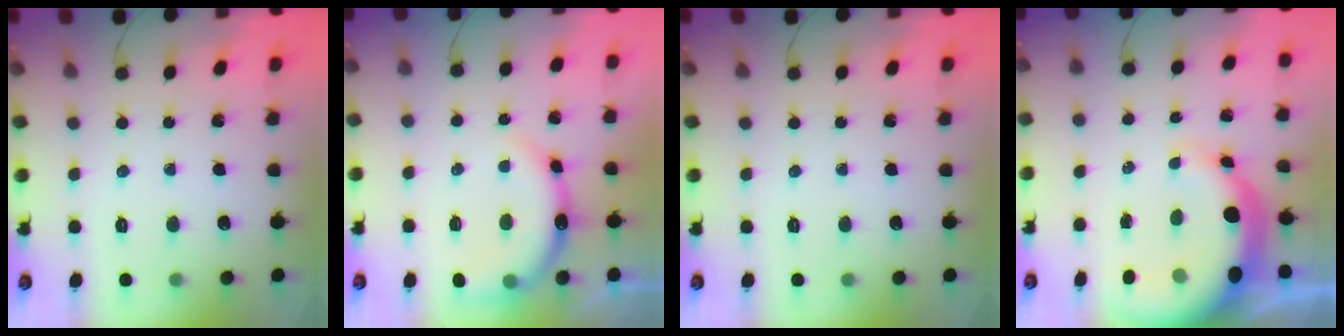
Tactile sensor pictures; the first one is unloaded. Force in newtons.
{"total": 8.5, "press": 8.5, "slide": 0.8}
{"total": 0.0}
{"total": 9.6, "press": 9.3, "slide": 2.5}